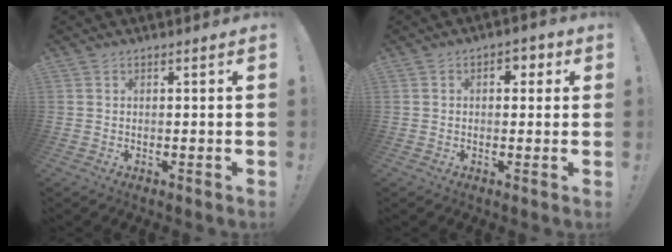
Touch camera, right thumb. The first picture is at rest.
{"total": 3.7, "force": [0.3, 2.8, 2.4], "torque": [-0.018, 0.002, 0.000]}